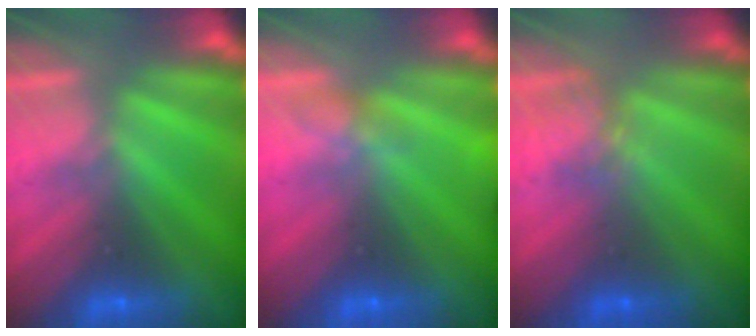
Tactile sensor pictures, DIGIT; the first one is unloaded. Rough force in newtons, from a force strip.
{"total": 3.2}
{"total": 4.3}